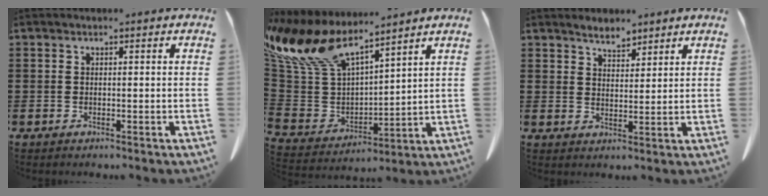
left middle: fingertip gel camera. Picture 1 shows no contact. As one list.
[{"total": 11.7, "force": [9.3, 4.2, 5.8], "torque": [-0.156, -0.053, 0.169]}, {"total": 3.2, "force": [3.0, 1.0, 0.5], "torque": [-0.018, -0.002, 0.057]}]